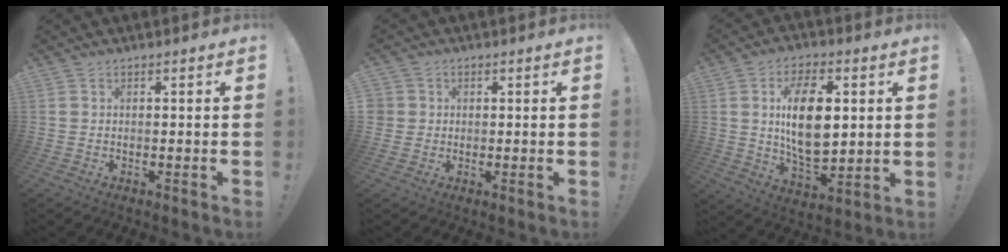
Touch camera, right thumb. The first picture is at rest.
{"total": 3.1, "force": [0.4, 3.1, 0.2], "torque": [0.008, 0.000, 0.007]}
{"total": 16.6, "force": [2.8, 9.0, 13.7], "torque": [-0.243, -0.004, 0.042]}